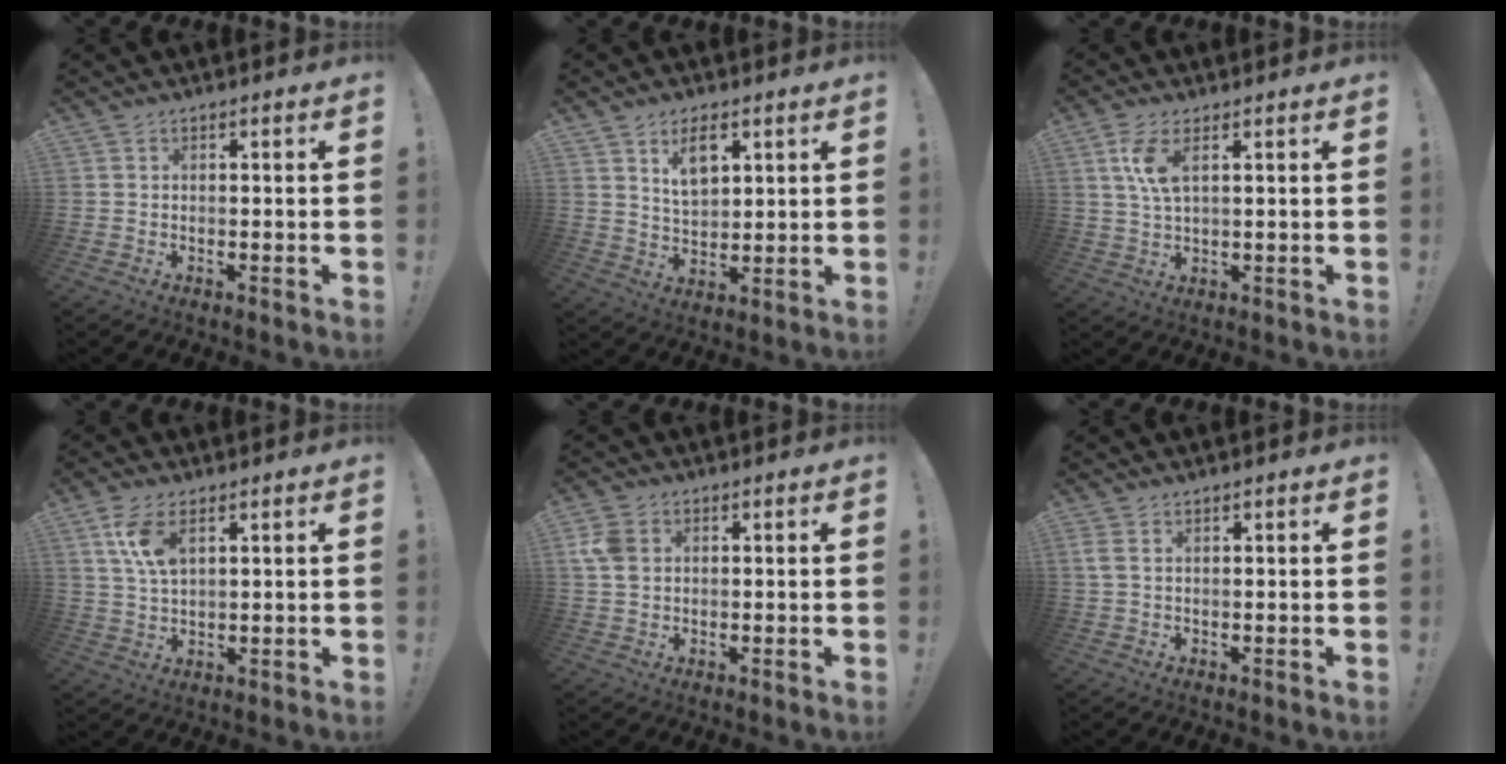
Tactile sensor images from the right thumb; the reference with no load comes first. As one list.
[{"total": 8.4, "force": [4.7, 4.6, 5.3], "torque": [-0.077, -0.019, 0.085]}, {"total": 6.5, "force": [2.6, 2.3, 5.4], "torque": [-0.109, -0.006, 0.043]}, {"total": 8.2, "force": [3.8, 3.9, 6.2], "torque": [-0.122, -0.016, 0.067]}, {"total": 6.5, "force": [1.7, 4.8, 4.1], "torque": [-0.079, 0.002, 0.035]}, {"total": 1.3, "force": [0.9, 0.3, 1.0], "torque": [-0.024, 0.001, 0.016]}]